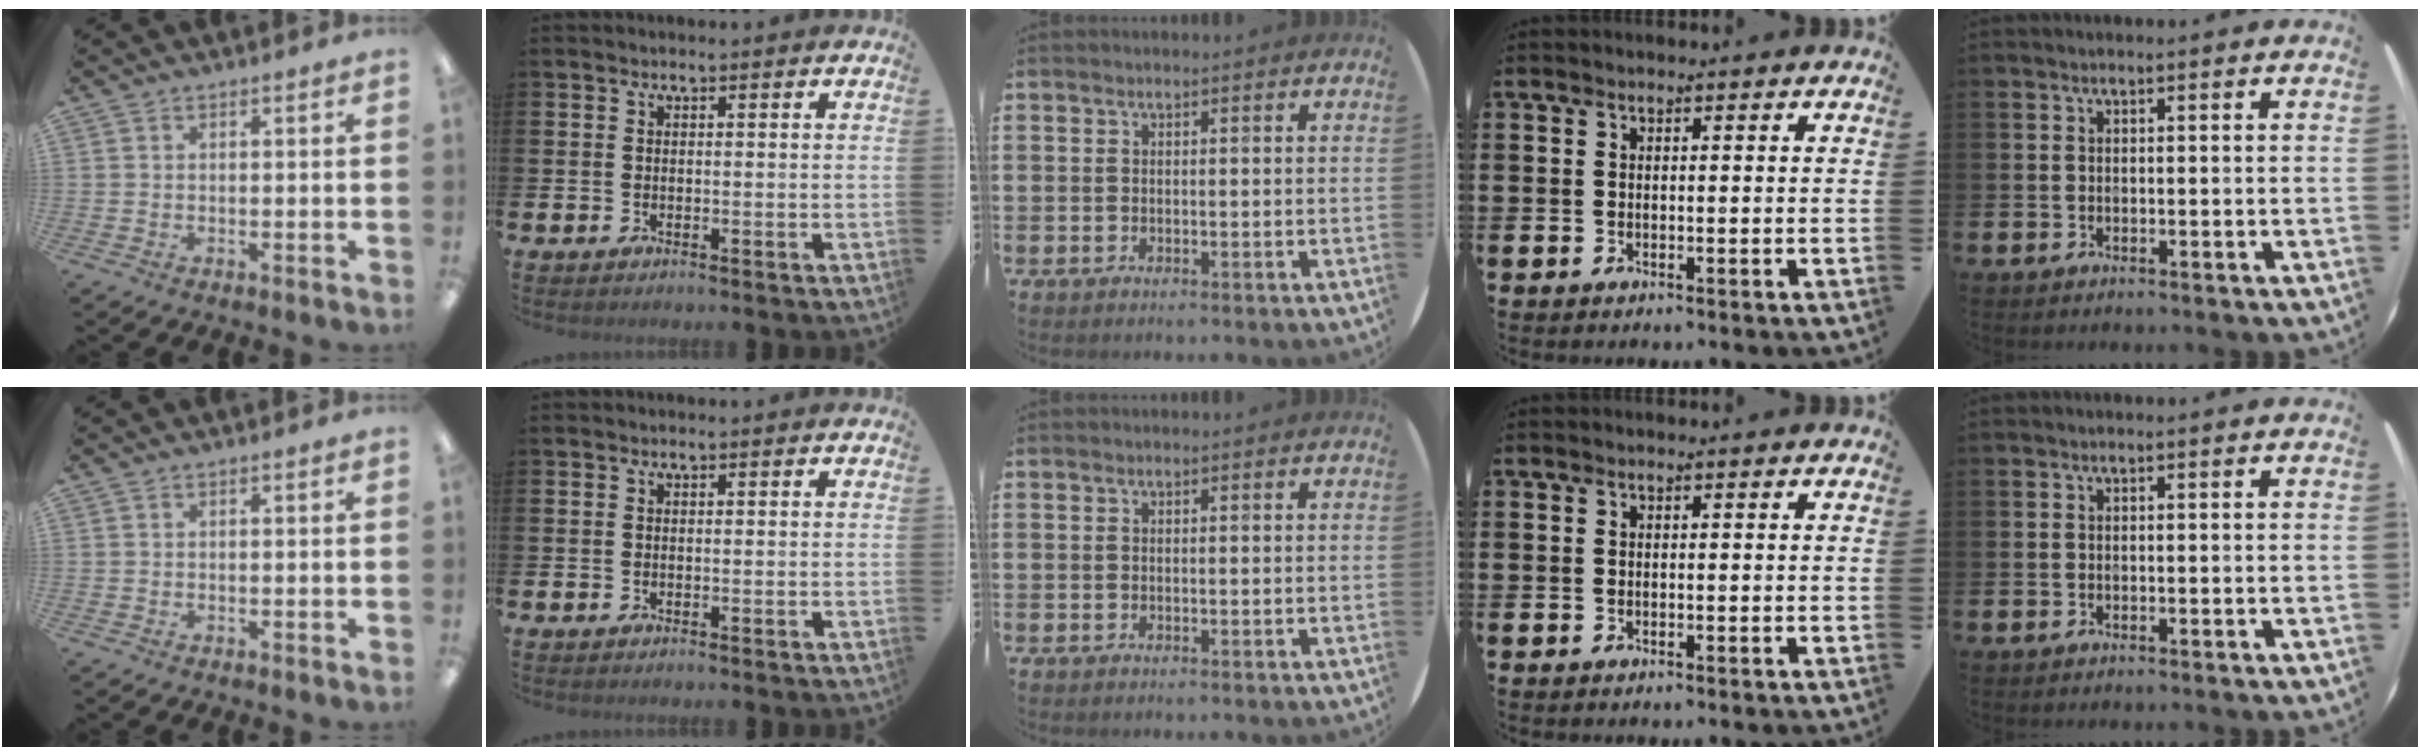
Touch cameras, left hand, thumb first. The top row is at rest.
{}